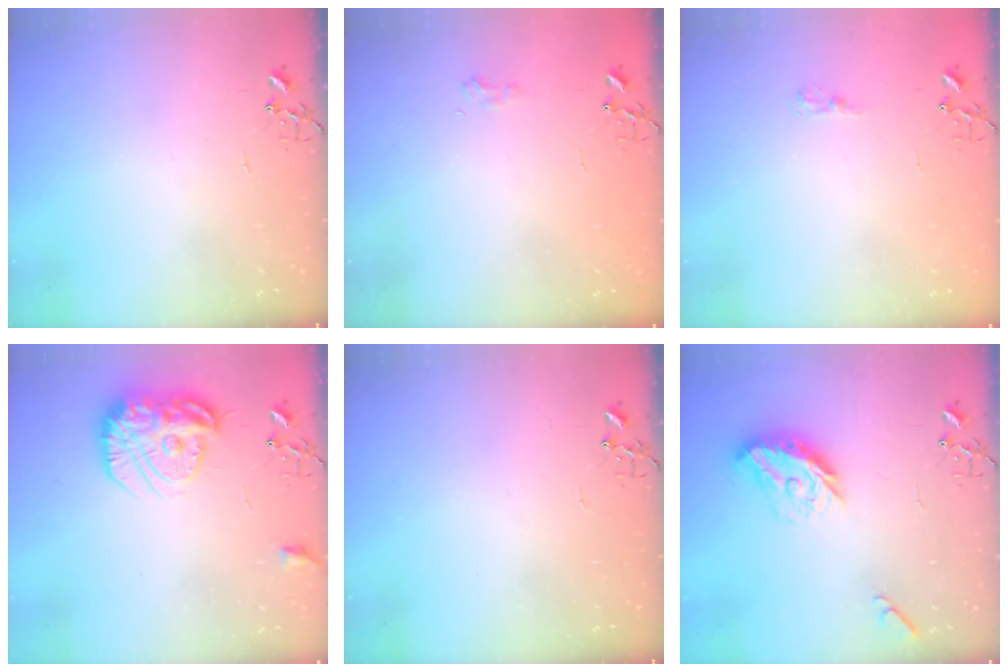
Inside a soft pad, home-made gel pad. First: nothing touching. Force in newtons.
{"total": 5.5, "press": 5.4, "slide": 0.7}
{"total": 6.6, "press": 6.5, "slide": 0.8}
{"total": 18.4, "press": 18.3, "slide": 1.2}
{"total": 0.0}
{"total": 15.1, "press": 15.1, "slide": 0.6}